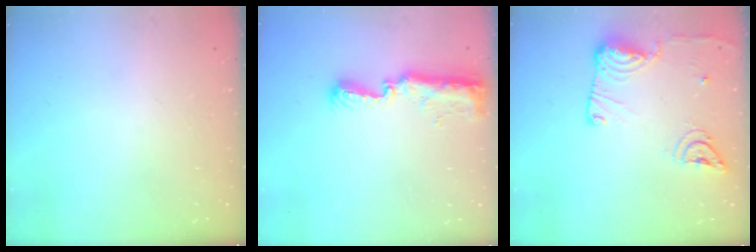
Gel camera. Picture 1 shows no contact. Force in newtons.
{"total": 8.9, "press": 8.9, "slide": 0.8}
{"total": 13.5, "press": 13.4, "slide": 1.7}